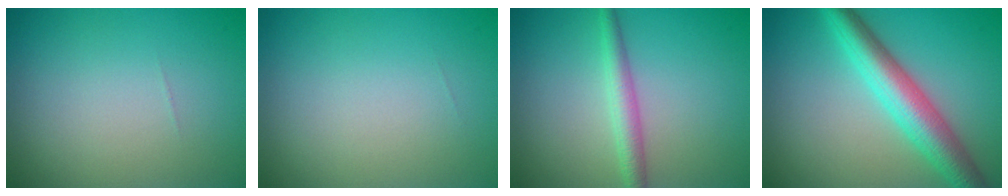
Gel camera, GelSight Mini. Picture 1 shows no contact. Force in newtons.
{"total": 0.0}
{"total": 2.3, "press": 2.3, "slide": 0.0}
{"total": 6.1, "press": 6.1, "slide": 0.0}